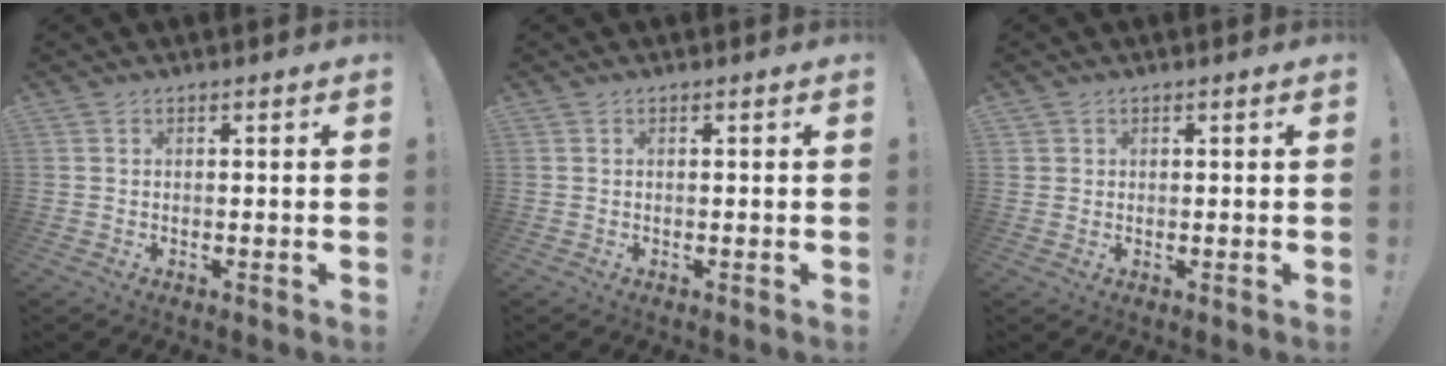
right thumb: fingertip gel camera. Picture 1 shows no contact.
{"total": 0.0}
{"total": 1.4, "force": [0.8, 1.1, 0.2], "torque": [0.000, -0.002, 0.015]}